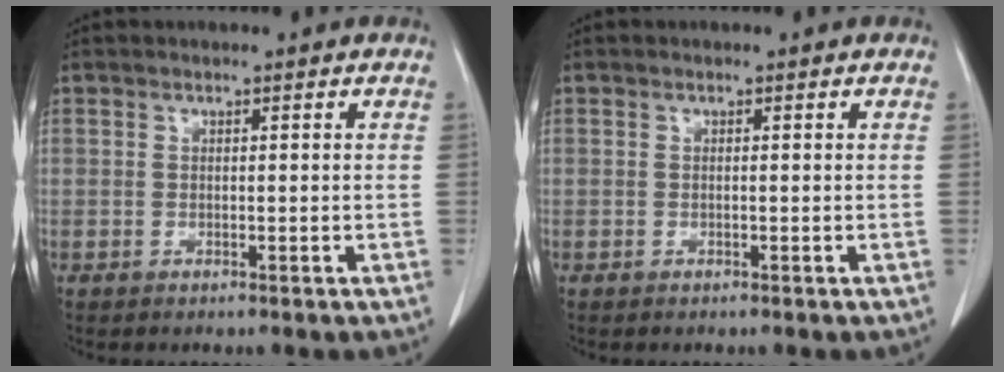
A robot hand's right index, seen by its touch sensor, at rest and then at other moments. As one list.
[{"total": 0.0}]